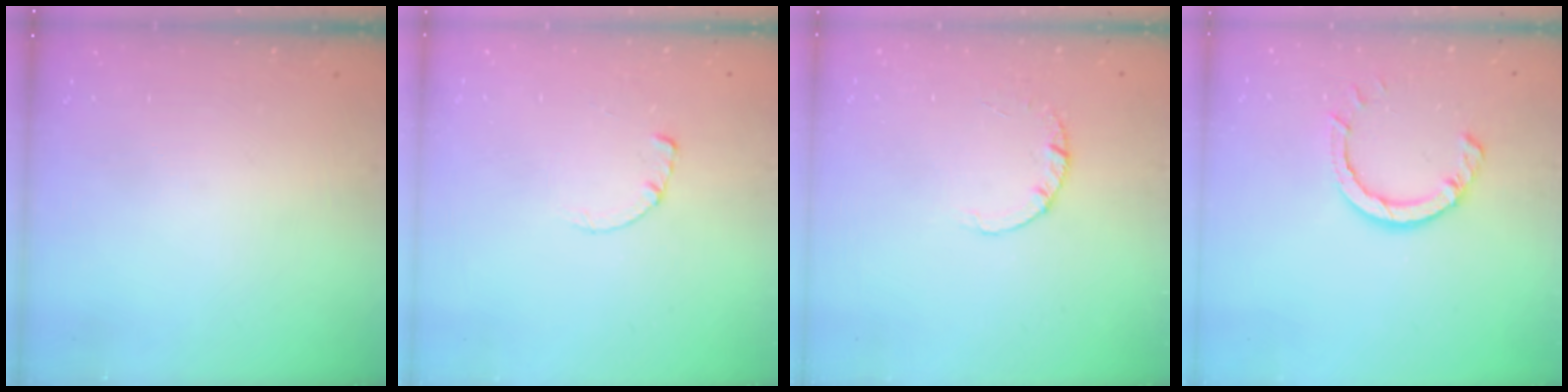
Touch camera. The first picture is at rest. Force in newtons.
{"total": 0.7, "press": 0.6, "slide": 0.2}
{"total": 1.8, "press": 1.8, "slide": 0.1}
{"total": 5.5, "press": 5.5, "slide": 0.2}